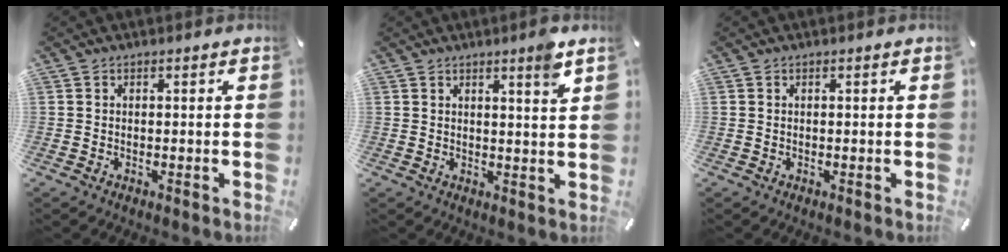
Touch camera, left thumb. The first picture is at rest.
{"total": 4.4, "force": [3.1, 0.1, 3.0], "torque": [-0.043, -0.022, 0.048]}
{"total": 0.0}